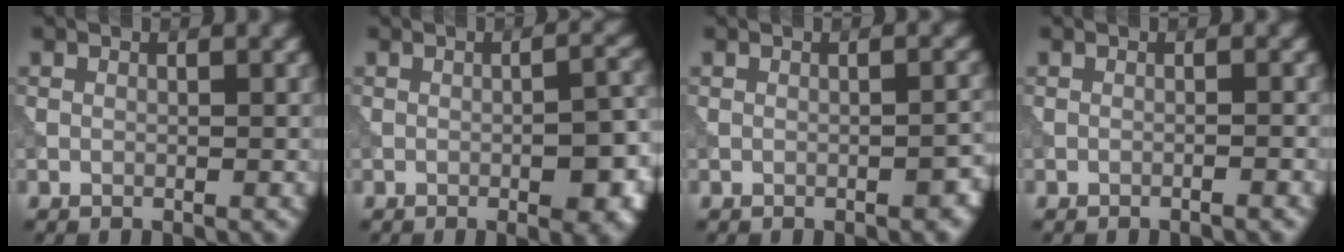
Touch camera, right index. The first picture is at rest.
{"total": 6.1, "force": [-1.8, 1.9, 5.5], "torque": [-0.072, -0.003, -0.019]}
{"total": 1.8, "force": [-0.9, 0.6, 1.4], "torque": [-0.018, 0.005, -0.010]}
{"total": 1.0, "force": [-0.5, 0.2, 0.9], "torque": [-0.010, 0.002, -0.021]}